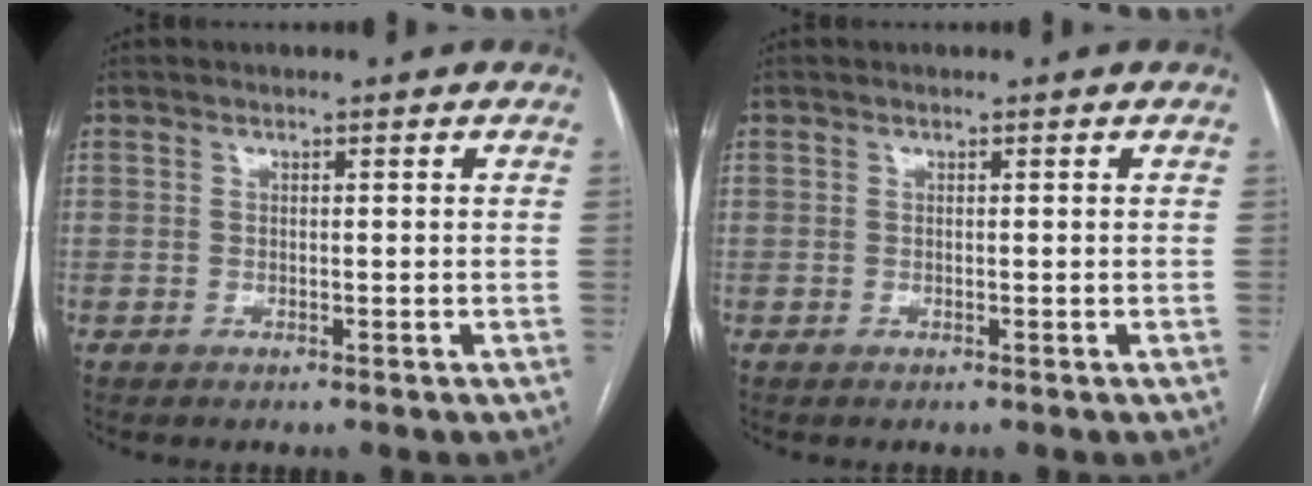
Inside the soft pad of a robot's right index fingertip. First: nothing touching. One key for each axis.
{"total": 0.0}